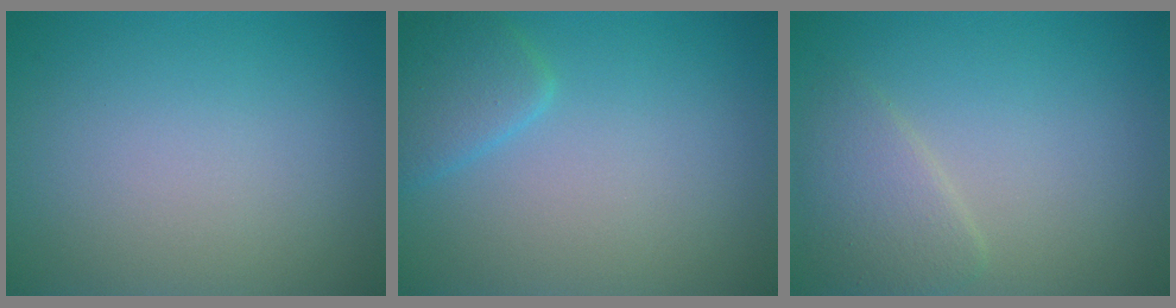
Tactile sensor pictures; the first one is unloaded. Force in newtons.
{"total": 2.6, "press": 2.6, "slide": 0.2}
{"total": 2.6, "press": 2.6, "slide": 0.0}